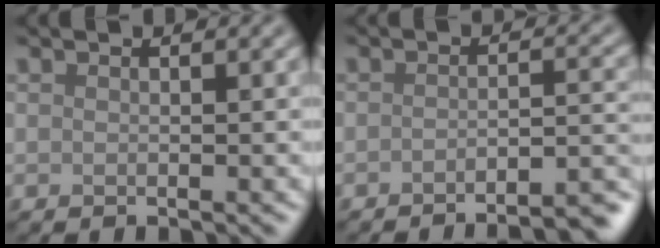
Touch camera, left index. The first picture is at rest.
{"total": 5.3, "force": [-4.2, 1.1, 3.0], "torque": [-0.024, 0.014, -0.053]}